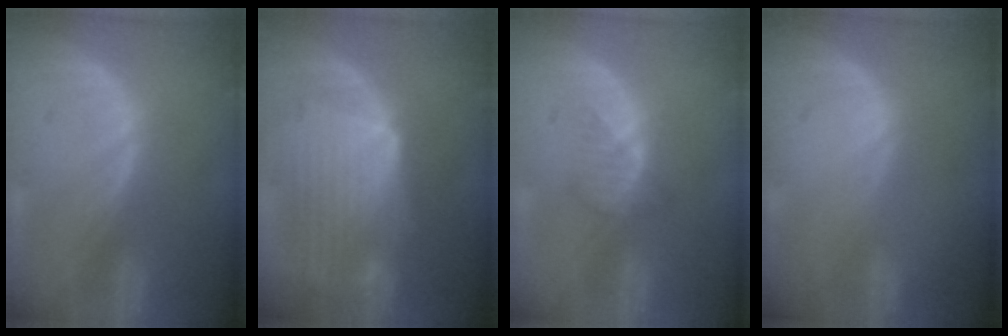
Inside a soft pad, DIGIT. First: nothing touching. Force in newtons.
{"total": 10.1, "press": 9.0, "slide": 4.5}
{"total": 2.5, "press": 2.5, "slide": 0.3}
{"total": 0.0}